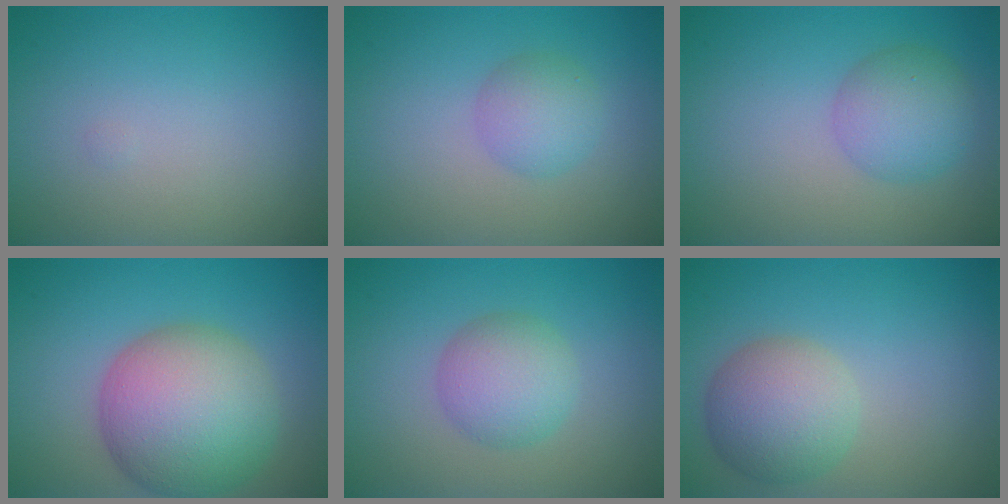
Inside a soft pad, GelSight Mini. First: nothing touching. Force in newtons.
{"total": 2.7, "press": 2.7, "slide": 0.1}
{"total": 3.8, "press": 3.8, "slide": 0.2}
{"total": 10.3, "press": 10.2, "slide": 0.5}
{"total": 3.9, "press": 3.9, "slide": 0.2}
{"total": 5.1, "press": 5.1, "slide": 0.4}